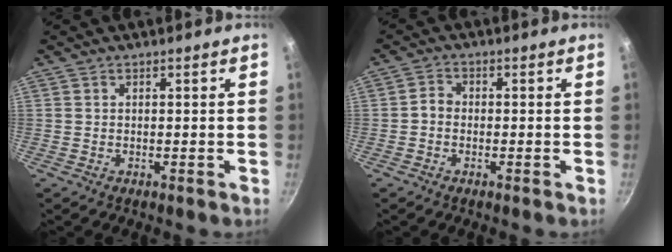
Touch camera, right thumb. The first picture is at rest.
{"total": 2.3, "force": [-0.7, 1.8, 1.1], "torque": [-0.017, 0.015, -0.020]}